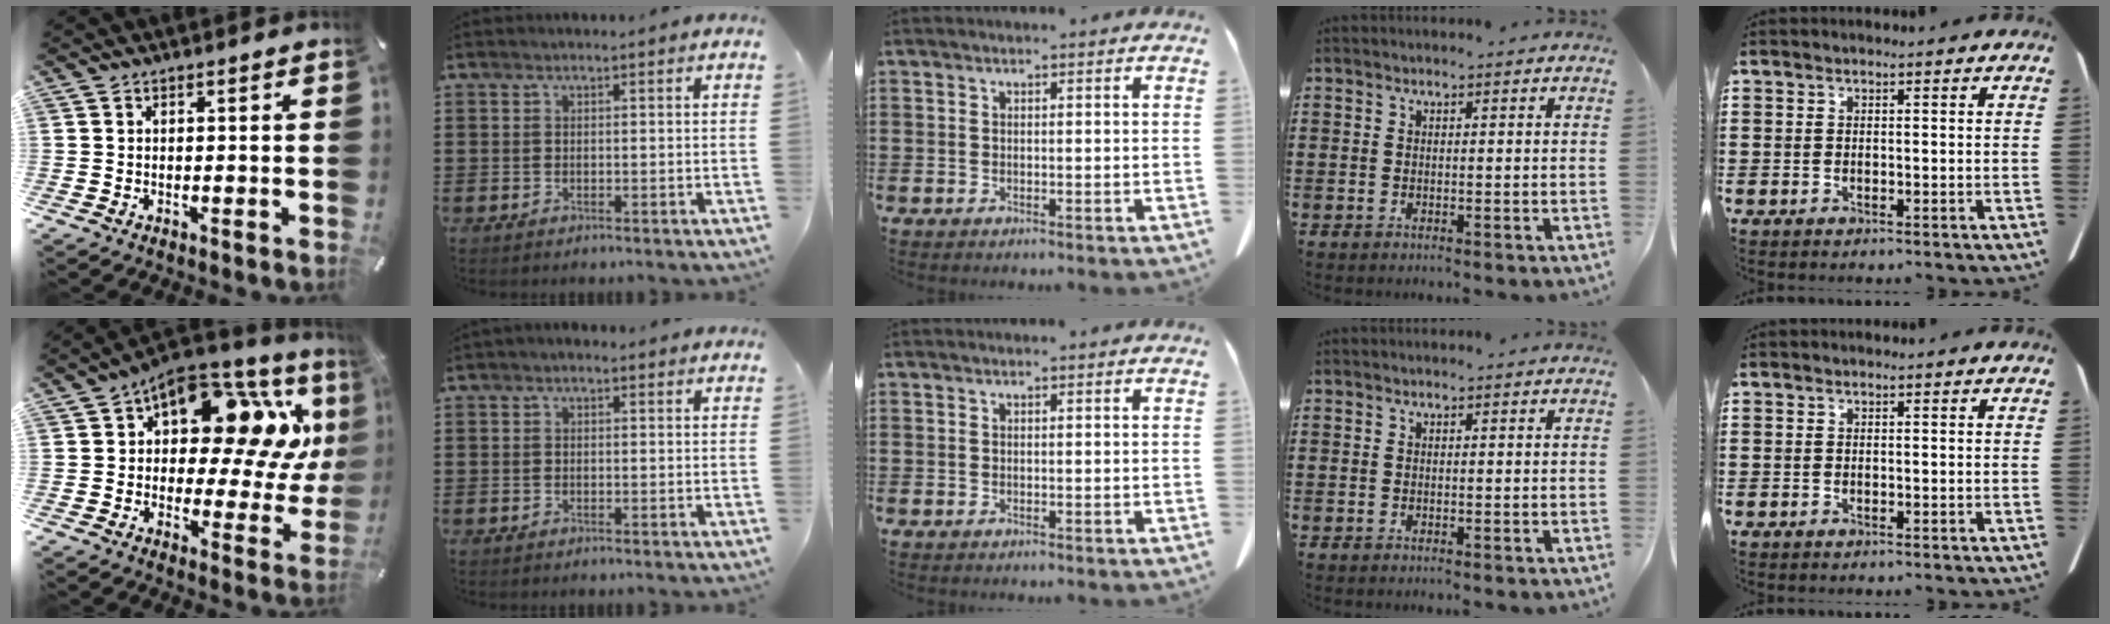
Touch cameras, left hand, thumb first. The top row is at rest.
{"thumb": {"total": 18.6, "force": [8.4, 9.5, 13.6], "torque": [-0.184, -0.068, 0.134]}, "index": {"total": 0.7, "force": [-0.3, 0.6, 0.3], "torque": [-0.008, 0.003, -0.007]}}